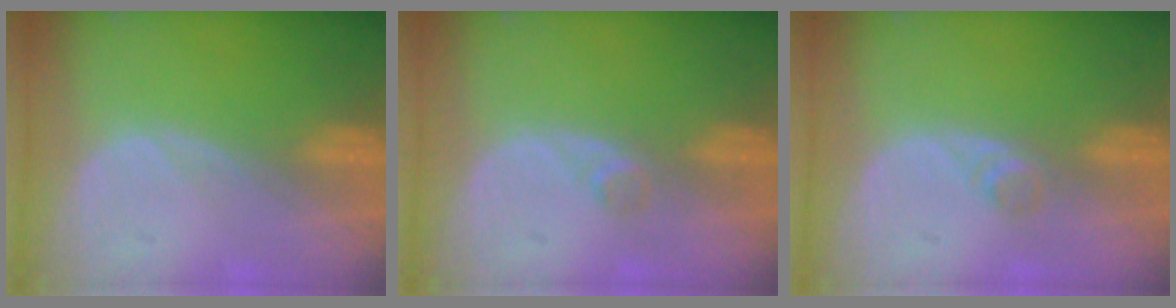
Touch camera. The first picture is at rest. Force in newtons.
{"total": 1.3, "press": 1.1, "slide": 0.7}
{"total": 1.6, "press": 1.4, "slide": 0.8}